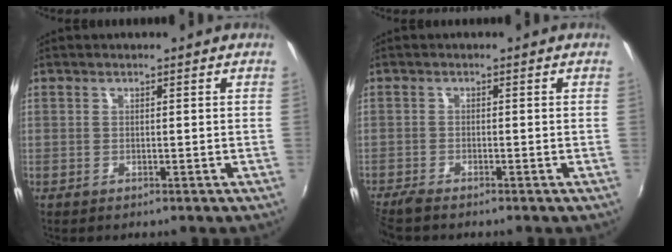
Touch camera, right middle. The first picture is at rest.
{"total": 3.2, "force": [-2.9, 0.3, 1.4], "torque": [-0.039, -0.012, -0.056]}